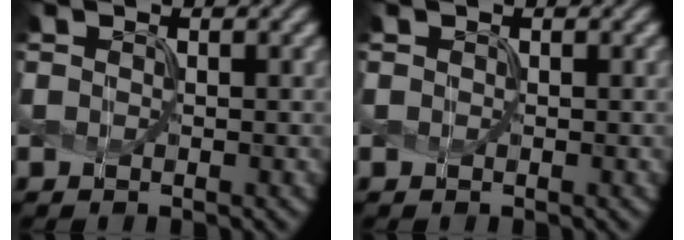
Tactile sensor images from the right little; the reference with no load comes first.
{"total": 0.0}